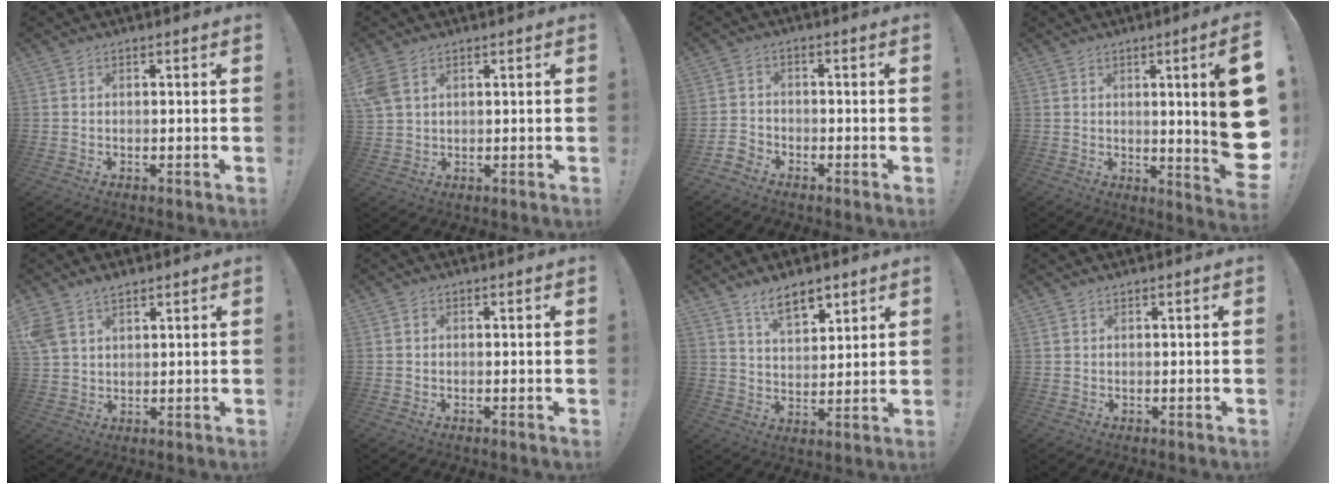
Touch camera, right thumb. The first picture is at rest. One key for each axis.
{"total": 5.0, "fx": 2.7, "fy": 2.9, "fz": 2.9, "tx": -0.044, "ty": -0.006, "tz": 0.056}
{"total": 3.7, "fx": -3.2, "fy": 1.7, "fz": 0.9, "tx": -0.021, "ty": 0.009, "tz": -0.062}
{"total": 14.6, "fx": 1.0, "fy": 0.5, "fz": 14.6, "tx": -0.195, "ty": -0.027, "tz": 0.014}
{"total": 6.0, "fx": 4.6, "fy": 3.1, "fz": 2.3, "tx": -0.040, "ty": -0.019, "tz": 0.090}
{"total": 0.0}
{"total": 9.3, "fx": 6.7, "fy": 3.8, "fz": 5.1, "tx": -0.068, "ty": -0.039, "tz": 0.123}
{"total": 0.8, "fx": 0.8, "fy": 0.2, "fz": 0.2, "tx": -0.004, "ty": -0.001, "tz": 0.015}